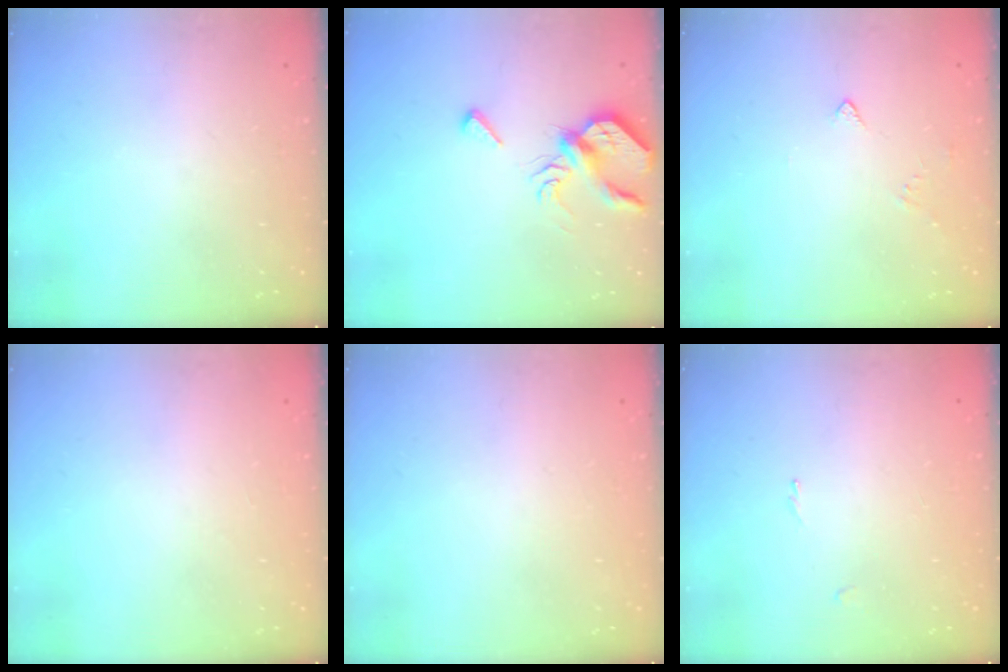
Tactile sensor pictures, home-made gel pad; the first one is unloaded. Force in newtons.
{"total": 8.4, "press": 8.4, "slide": 0.9}
{"total": 4.0, "press": 3.9, "slide": 0.6}
{"total": 1.7, "press": 1.7, "slide": 0.1}
{"total": 2.0, "press": 2.0, "slide": 0.1}
{"total": 0.7, "press": 0.5, "slide": 0.4}